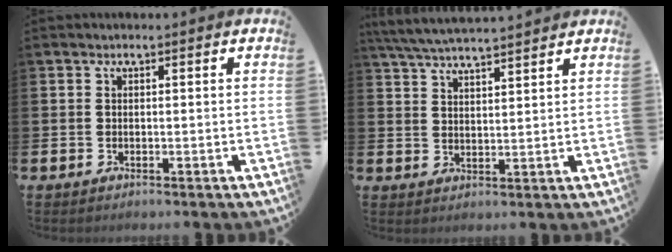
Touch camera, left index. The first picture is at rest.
{"total": 5.5, "force": [5.3, 0.2, 1.4], "torque": [-0.045, -0.023, 0.096]}